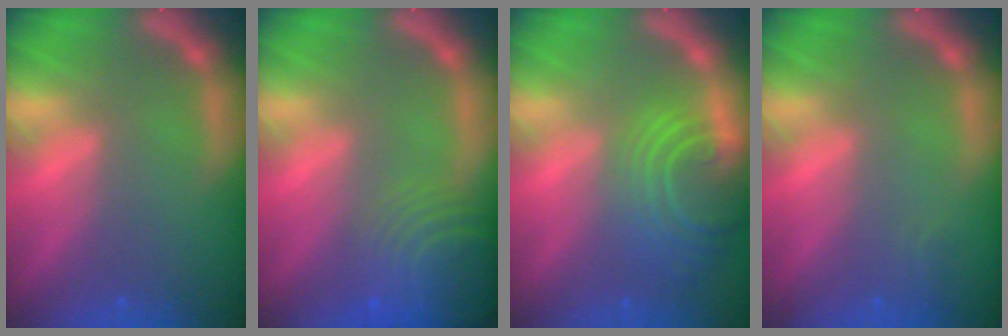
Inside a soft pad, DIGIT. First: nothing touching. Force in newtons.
{"total": 10.1}
{"total": 8.1}
{"total": 0.9}